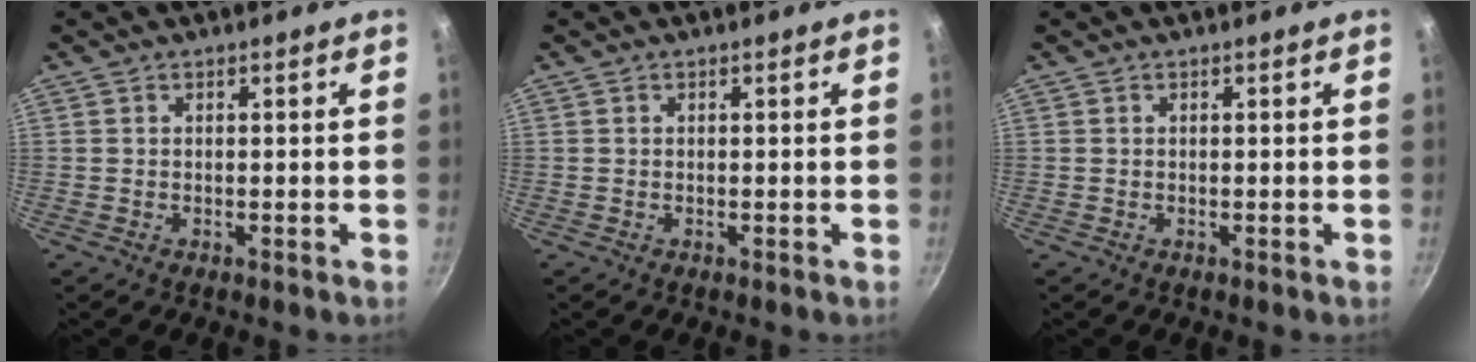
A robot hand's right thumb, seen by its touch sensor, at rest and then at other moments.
{"total": 0.0}
{"total": 0.0}